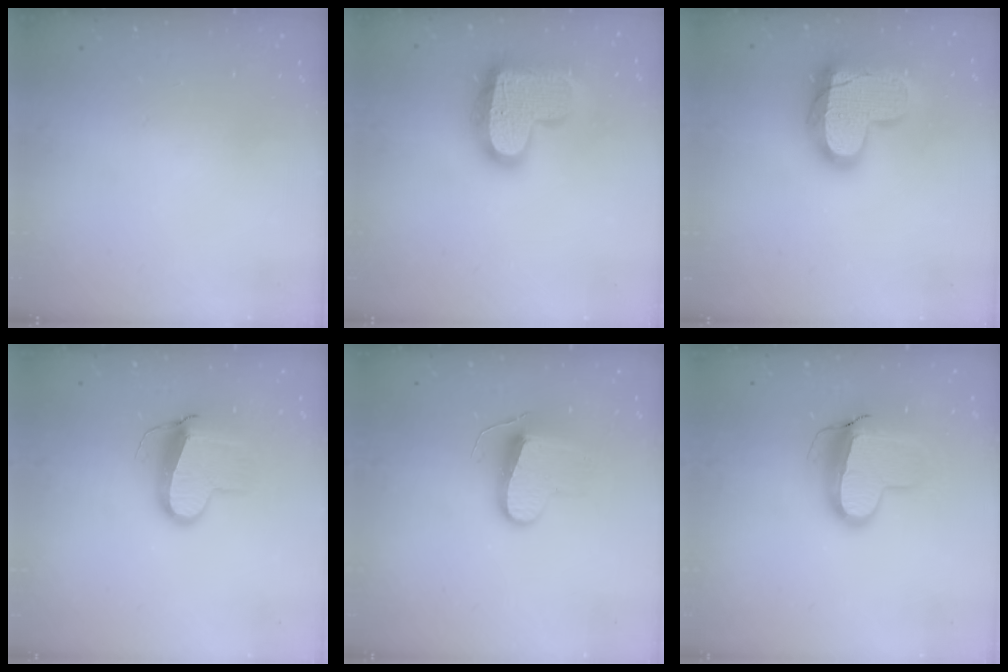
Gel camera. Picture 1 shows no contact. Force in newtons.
{"total": 19.5, "press": 19.5, "slide": 1.4}
{"total": 19.3, "press": 19.2, "slide": 1.5}
{"total": 11.5, "press": 11.4, "slide": 1.3}
{"total": 10.0, "press": 10.0, "slide": 0.6}
{"total": 13.1, "press": 13.0, "slide": 1.3}